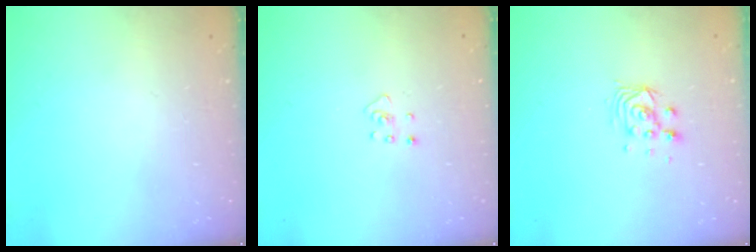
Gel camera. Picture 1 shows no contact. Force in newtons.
{"total": 3.6, "press": 3.6, "slide": 0.2}
{"total": 5.9, "press": 5.9, "slide": 0.5}